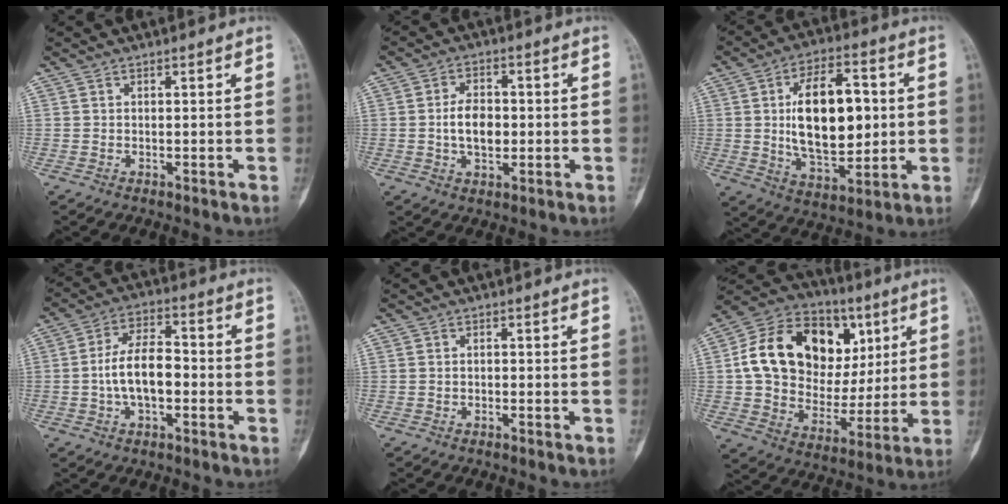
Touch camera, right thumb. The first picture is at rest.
{"total": 7.0, "force": [-0.4, 4.5, 5.4], "torque": [-0.081, 0.006, -0.007]}
{"total": 18.6, "force": [1.7, 9.9, 15.7], "torque": [-0.224, -0.005, 0.035]}
{"total": 10.3, "force": [-1.6, 5.5, 8.5], "torque": [-0.150, 0.032, -0.035]}
{"total": 0.6, "force": [-0.3, 0.4, 0.3], "torque": [-0.004, 0.002, -0.008]}
{"total": 24.7, "force": [6.0, 18.2, 15.6], "torque": [-0.230, 0.022, 0.107]}